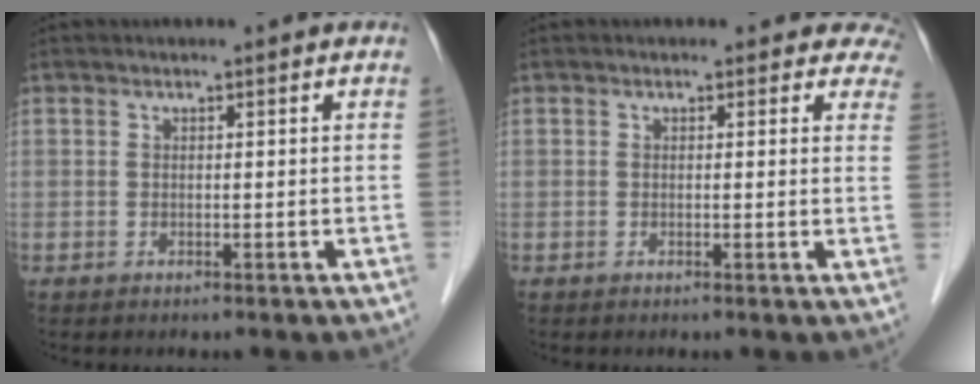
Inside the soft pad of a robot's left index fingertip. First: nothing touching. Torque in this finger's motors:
{"motor_torque": [0.90, -1.24, 0.13, -0.04]}